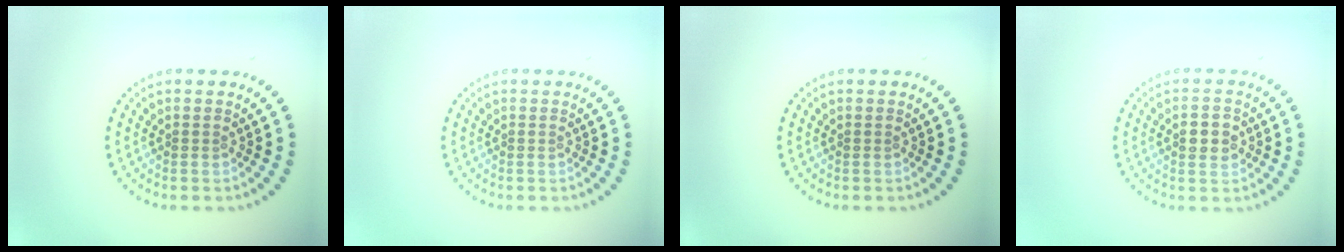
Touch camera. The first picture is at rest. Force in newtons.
{"total": 0.0}
{"total": 0.0}
{"total": 2.6, "press": 2.6, "slide": 0.2}